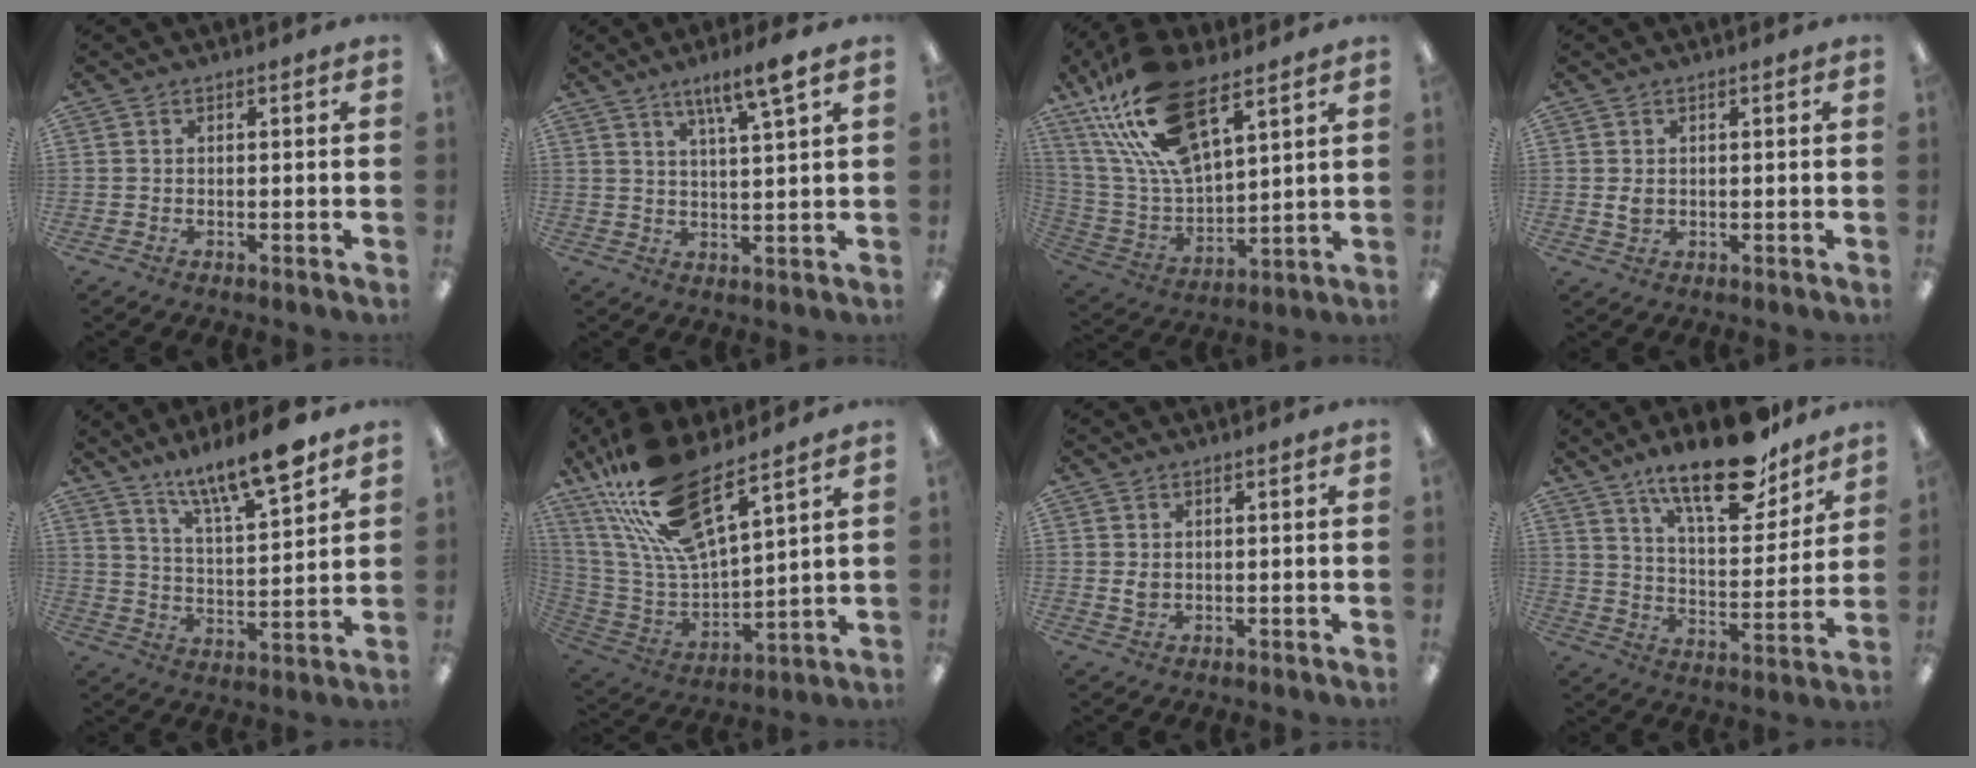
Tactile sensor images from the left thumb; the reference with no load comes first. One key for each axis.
{"total": 7.7, "fx": 5.5, "fy": 0.2, "fz": 5.3, "tx": -0.093, "ty": -0.028, "tz": 0.089}
{"total": 22.6, "fx": 13.8, "fy": 9.4, "fz": 15.1, "tx": -0.325, "ty": -0.060, "tz": 0.241}
{"total": 2.1, "fx": 0.4, "fy": 1.4, "fz": 1.5, "tx": -0.023, "ty": 0.000, "tz": 0.004}
{"total": 14.9, "fx": 12.1, "fy": 2.5, "fz": 8.2, "tx": -0.136, "ty": -0.077, "tz": 0.200}
{"total": 20.4, "fx": 15.0, "fy": 5.7, "fz": 12.7, "tx": -0.267, "ty": -0.097, "tz": 0.262}
{"total": 1.9, "fx": 0.4, "fy": 1.3, "fz": 1.4, "tx": -0.021, "ty": 0.000, "tz": 0.005}
{"total": 19.2, "fx": 14.3, "fy": 6.3, "fz": 11.1, "tx": -0.172, "ty": -0.089, "tz": 0.237}